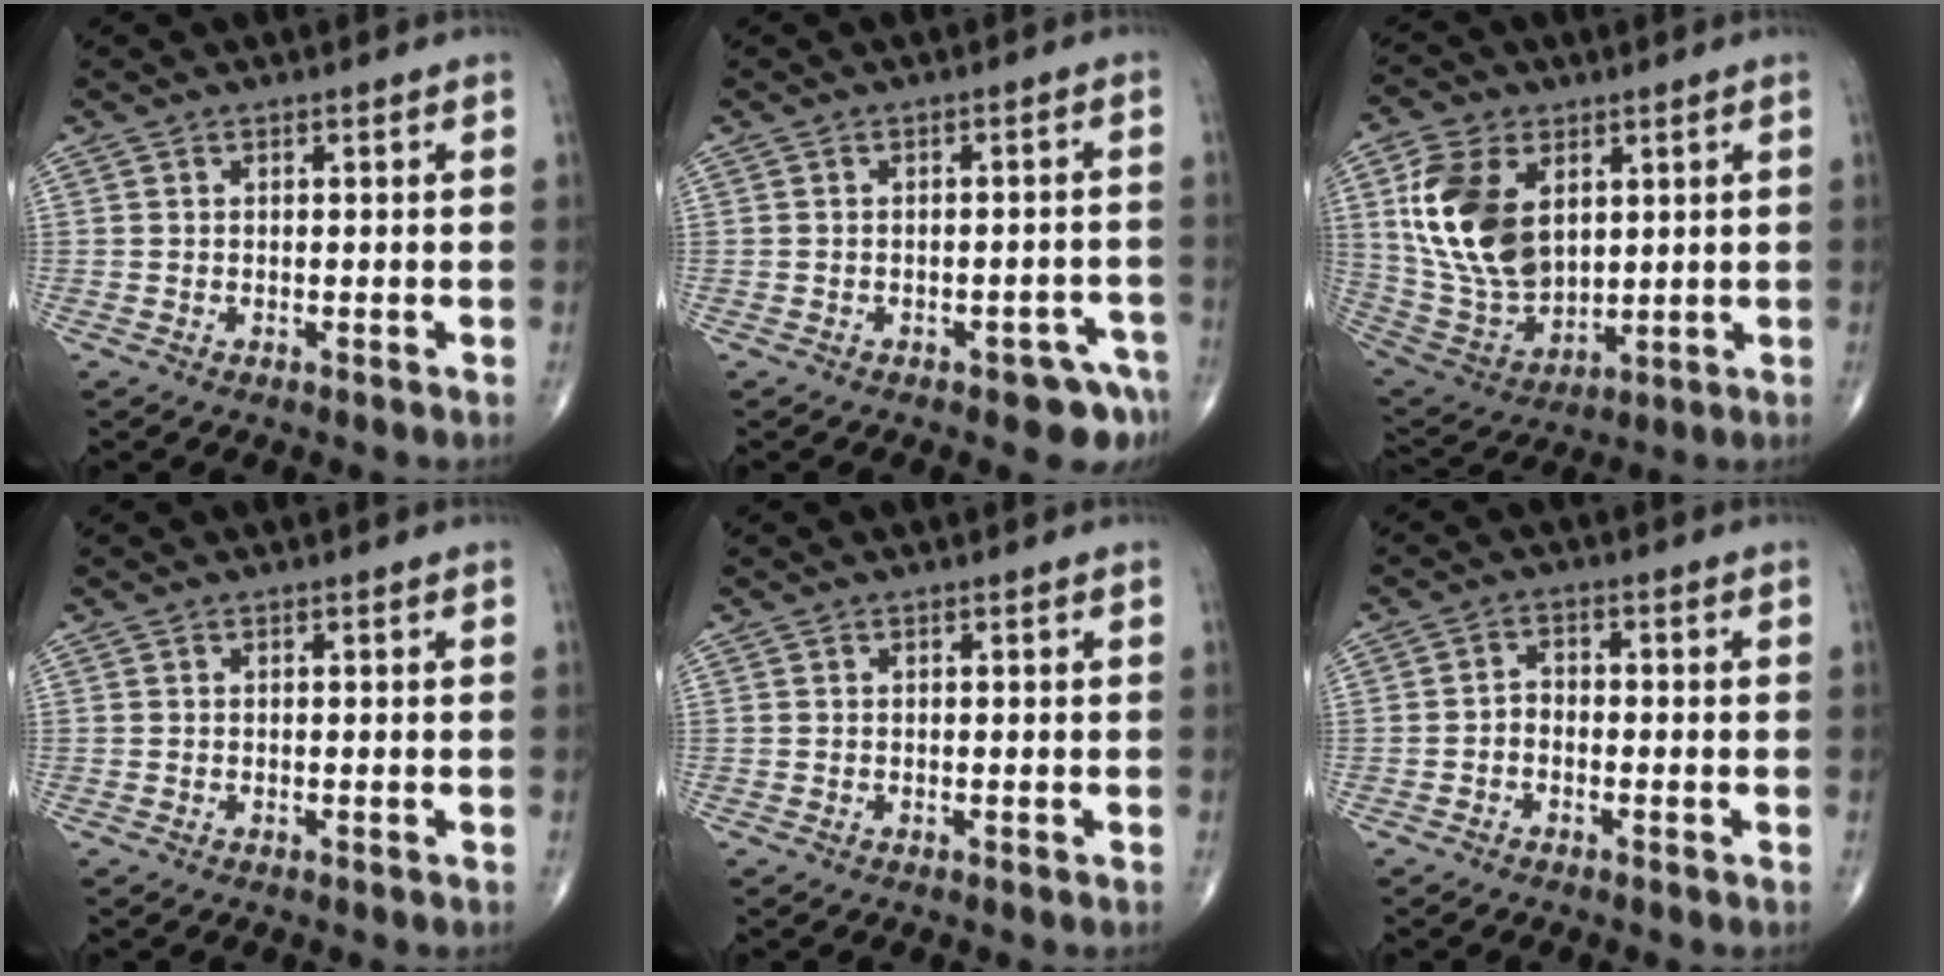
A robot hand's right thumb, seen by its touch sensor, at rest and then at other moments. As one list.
[{"total": 5.5, "force": [-3.4, 2.4, 3.5], "torque": [-0.029, 0.023, -0.038]}, {"total": 17.6, "force": [4.6, 11.5, 12.6], "torque": [-0.230, -0.020, 0.102]}, {"total": 0.0}, {"total": 0.0}, {"total": 2.4, "force": [-1.1, 1.7, 1.3], "torque": [-0.016, 0.015, -0.025]}]